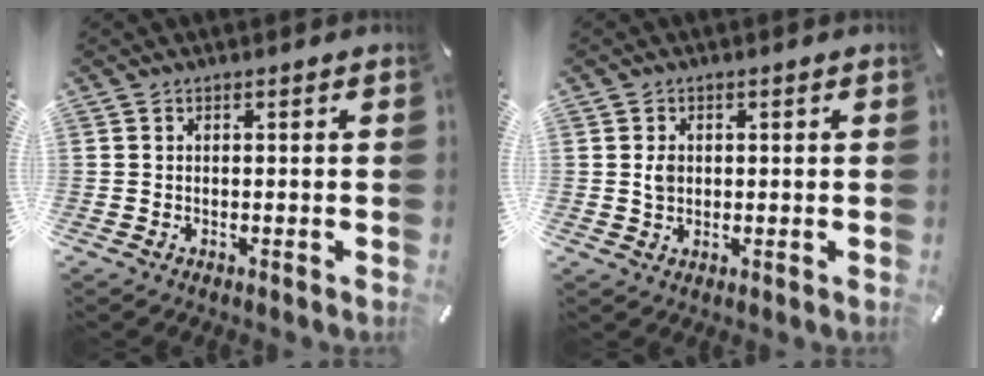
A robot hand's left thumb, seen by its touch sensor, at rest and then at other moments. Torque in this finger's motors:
{"motor_torque": [0.21, 0.28, 0.07, 0.00, -0.01]}